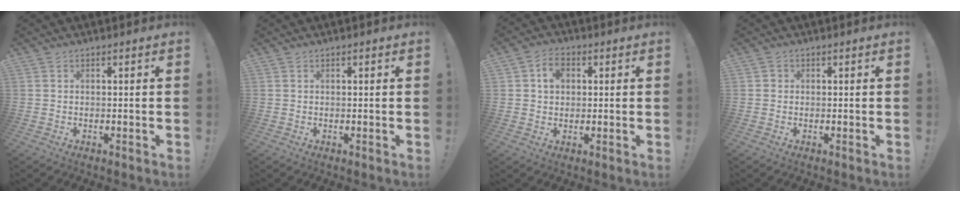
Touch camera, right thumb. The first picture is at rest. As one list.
[{"total": 0.0}, {"total": 5.3, "force": [1.7, 4.1, 3.0], "torque": [-0.042, 0.002, 0.028]}, {"total": 0.9, "force": [0.1, 0.9, 0.2], "torque": [-0.001, 0.002, 0.002]}]